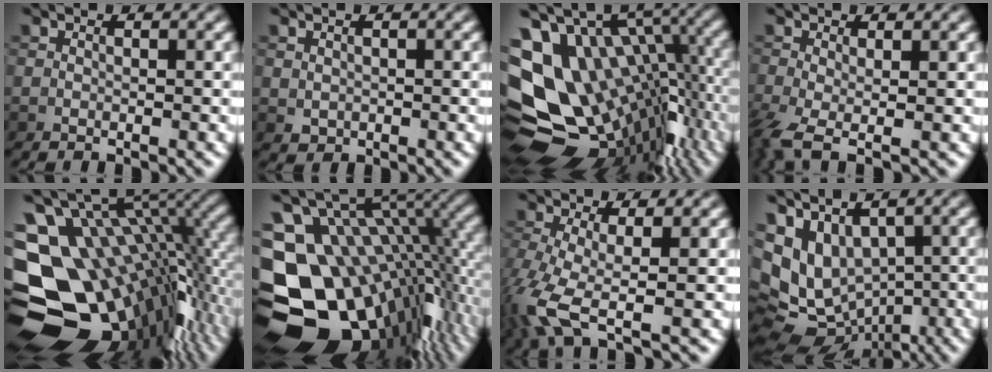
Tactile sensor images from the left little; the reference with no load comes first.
{"total": 0.9, "force": [0.1, 0.8, 0.3], "torque": [-0.005, -0.005, 0.005]}
{"total": 15.0, "force": [0.4, 10.2, 11.0], "torque": [-0.194, -0.013, 0.043]}
{"total": 4.7, "force": [-1.9, 1.9, 3.9], "torque": [-0.099, -0.018, -0.040]}
{"total": 17.0, "force": [-1.5, 10.9, 13.0], "torque": [-0.206, -0.021, 0.012]}
{"total": 17.6, "force": [-3.3, 12.3, 12.2], "torque": [-0.224, -0.021, -0.019]}
{"total": 6.2, "force": [-2.8, 1.8, 5.2], "torque": [-0.138, -0.018, -0.063]}
{"total": 8.7, "force": [0.8, 6.6, 5.6], "torque": [-0.093, -0.002, 0.037]}